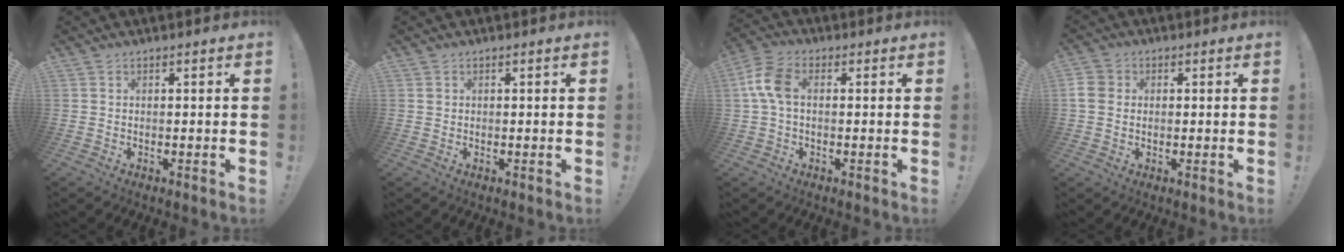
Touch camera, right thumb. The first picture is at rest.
{"total": 0.7, "force": [0.3, 0.7, 0.1], "torque": [-0.002, 0.002, 0.006]}
{"total": 8.2, "force": [0.8, 5.0, 6.5], "torque": [-0.143, 0.016, 0.020]}
{"total": 5.4, "force": [0.1, 4.8, 2.5], "torque": [-0.060, 0.012, 0.004]}